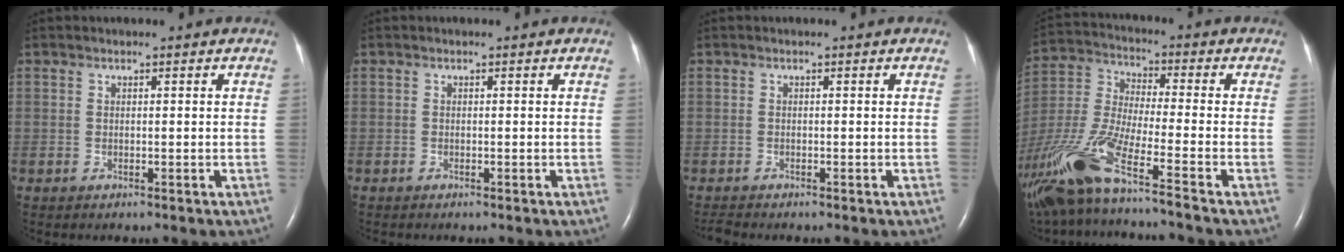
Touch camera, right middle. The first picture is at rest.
{"total": 0.0}
{"total": 1.0, "force": [-1.0, -0.2, 0.1], "torque": [-0.011, -0.008, -0.019]}
{"total": 17.6, "force": [-12.7, 0.0, 12.2], "torque": [-0.297, -0.038, -0.249]}